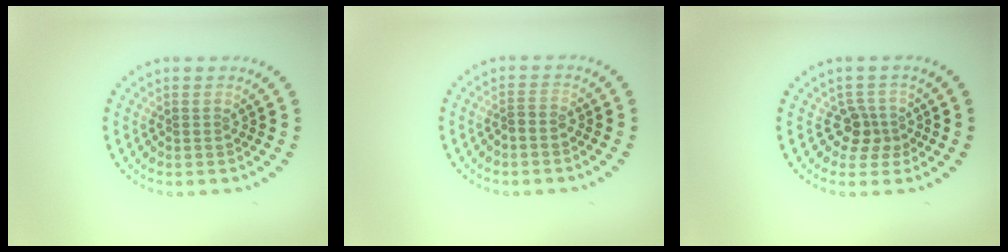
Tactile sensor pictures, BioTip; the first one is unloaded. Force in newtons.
{"total": 0.6, "press": 0.4, "slide": 0.5}
{"total": 2.3, "press": 1.7, "slide": 1.5}